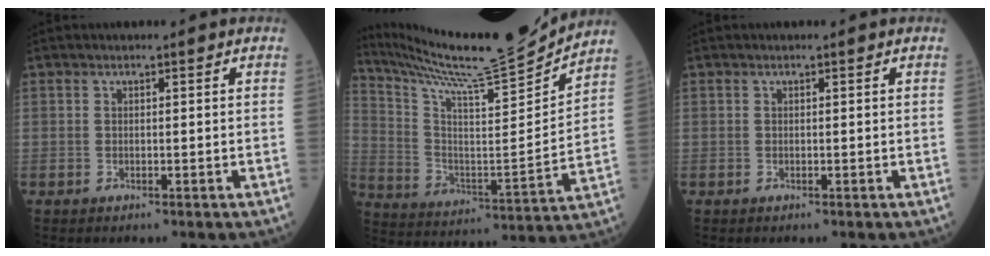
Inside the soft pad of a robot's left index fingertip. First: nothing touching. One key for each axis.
{"total": 20.3, "fx": 19.1, "fy": -1.3, "fz": 6.8, "tx": -0.146, "ty": -0.057, "tz": 0.305}
{"total": 0.0}